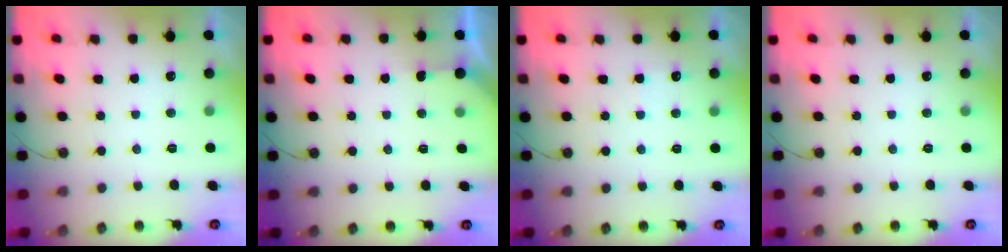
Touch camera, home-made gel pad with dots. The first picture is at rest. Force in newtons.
{"total": 3.0, "press": 3.0, "slide": 0.3}
{"total": 3.3, "press": 3.3, "slide": 0.4}
{"total": 0.0}